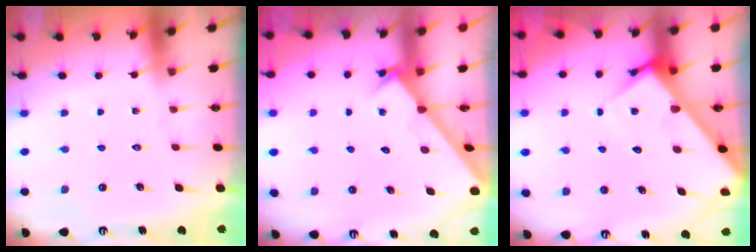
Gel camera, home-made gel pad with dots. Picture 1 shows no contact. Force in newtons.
{"total": 2.1, "press": 2.1, "slide": 0.2}
{"total": 6.7, "press": 6.7, "slide": 0.6}